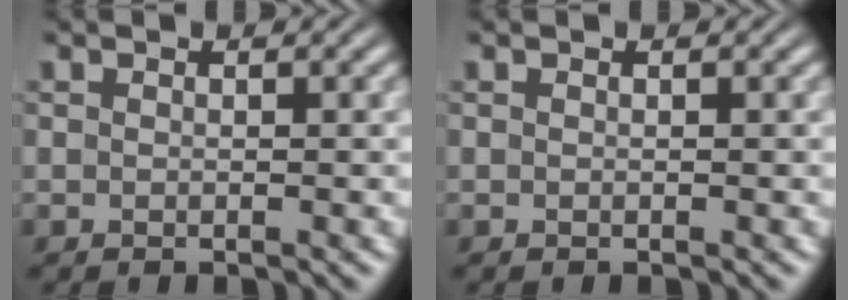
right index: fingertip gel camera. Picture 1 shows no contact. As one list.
[{"total": 0.0}]